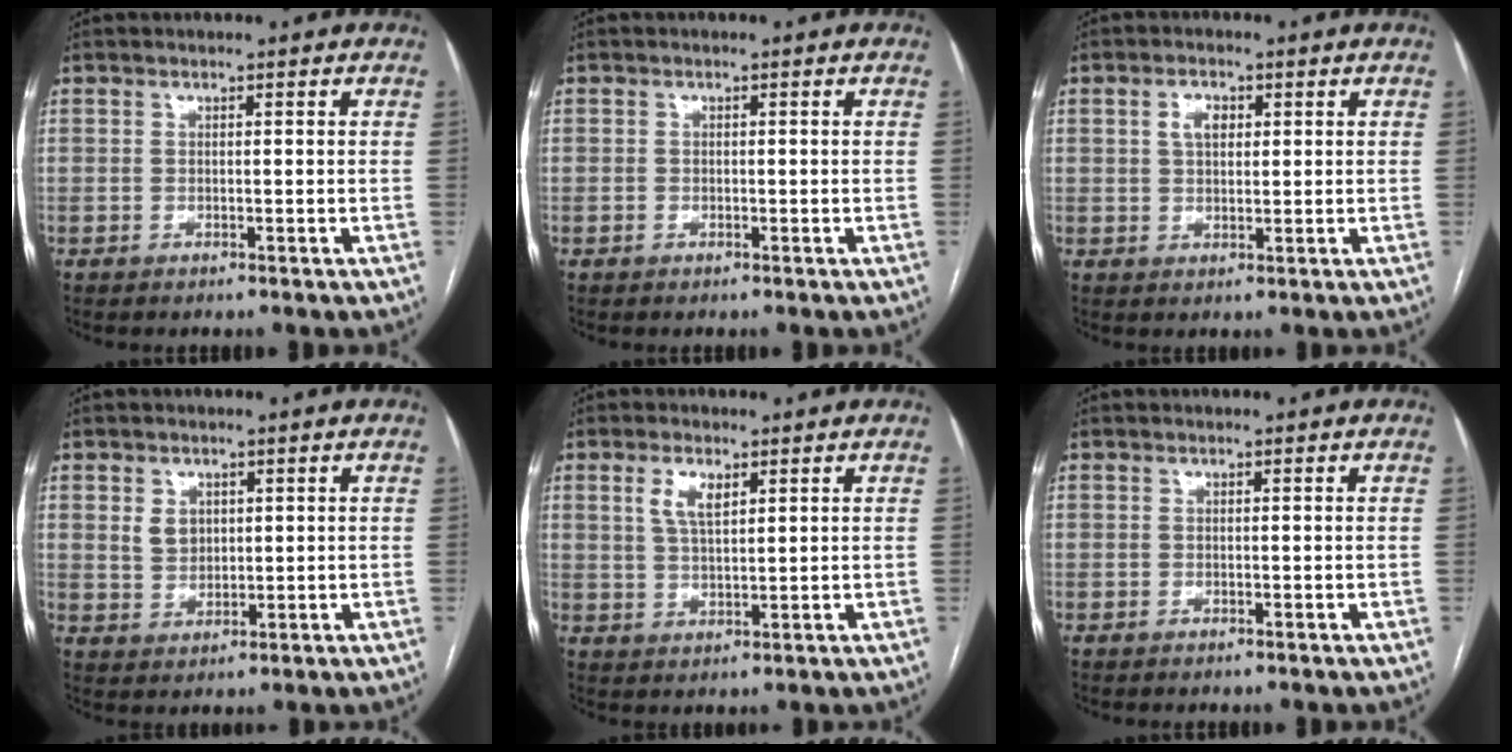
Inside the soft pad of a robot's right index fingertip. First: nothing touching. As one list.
[{"total": 0.6, "force": [-0.1, 0.5, 0.2], "torque": [-0.004, 0.002, 0.000]}, {"total": 3.4, "force": [1.1, 2.0, 2.4], "torque": [-0.046, 0.008, 0.020]}, {"total": 3.6, "force": [1.2, 2.9, 1.8], "torque": [-0.034, 0.006, 0.031]}, {"total": 4.3, "force": [2.0, 1.6, 3.5], "torque": [-0.073, 0.004, 0.041]}, {"total": 0.0}]